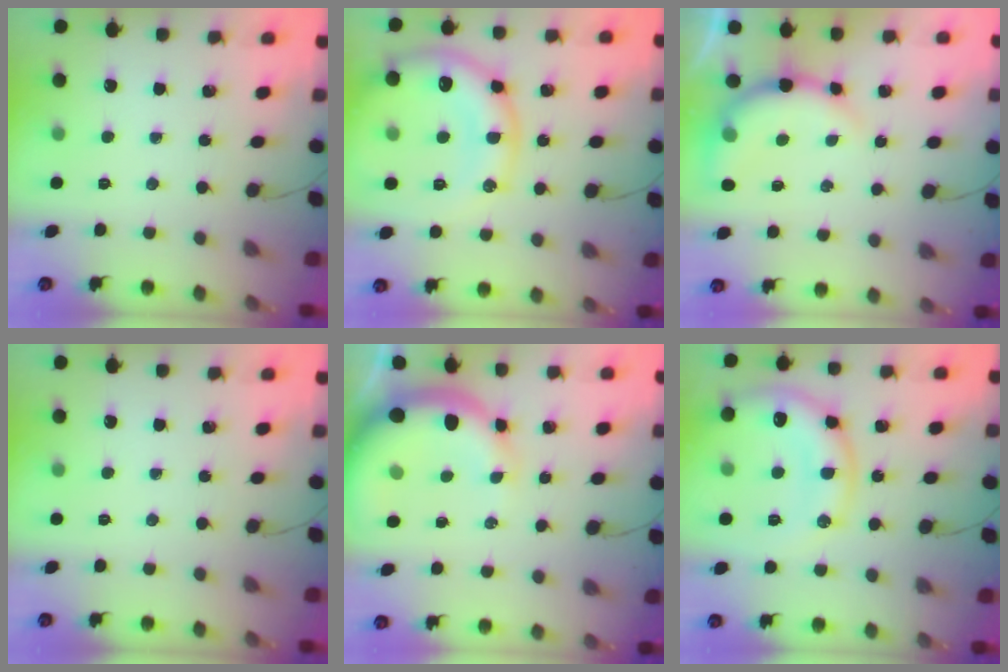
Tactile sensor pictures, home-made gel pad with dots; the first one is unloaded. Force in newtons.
{"total": 16.5, "press": 16.3, "slide": 2.4}
{"total": 9.6, "press": 9.6, "slide": 1.3}
{"total": 0.0}
{"total": 11.0, "press": 10.7, "slide": 2.4}
{"total": 17.2, "press": 17.1, "slide": 1.7}